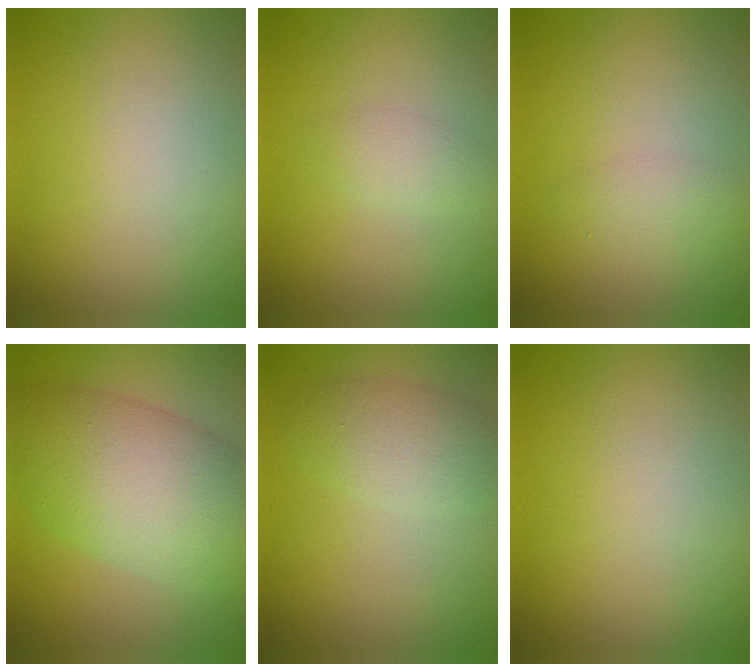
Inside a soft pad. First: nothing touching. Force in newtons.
{"total": 1.4, "press": 1.4, "slide": 0.0}
{"total": 1.6, "press": 1.6, "slide": 0.0}
{"total": 9.9, "press": 9.9, "slide": 0.5}
{"total": 3.5, "press": 3.5, "slide": 0.2}
{"total": 0.0}